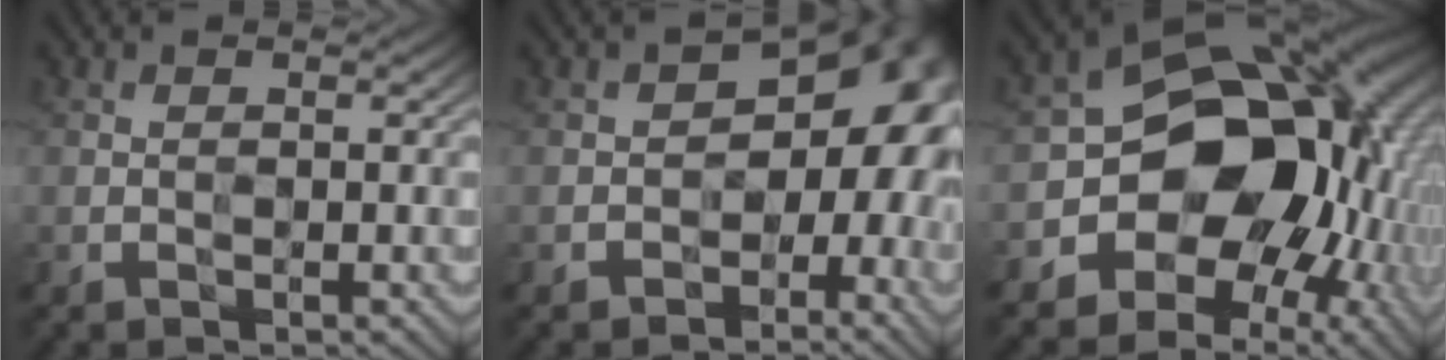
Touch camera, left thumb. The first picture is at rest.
{"total": 9.8, "force": [-1.4, 6.8, 6.8], "torque": [-0.047, 0.004, -0.033]}
{"total": 16.0, "force": [-1.6, 12.9, 9.3], "torque": [-0.135, -0.030, -0.026]}